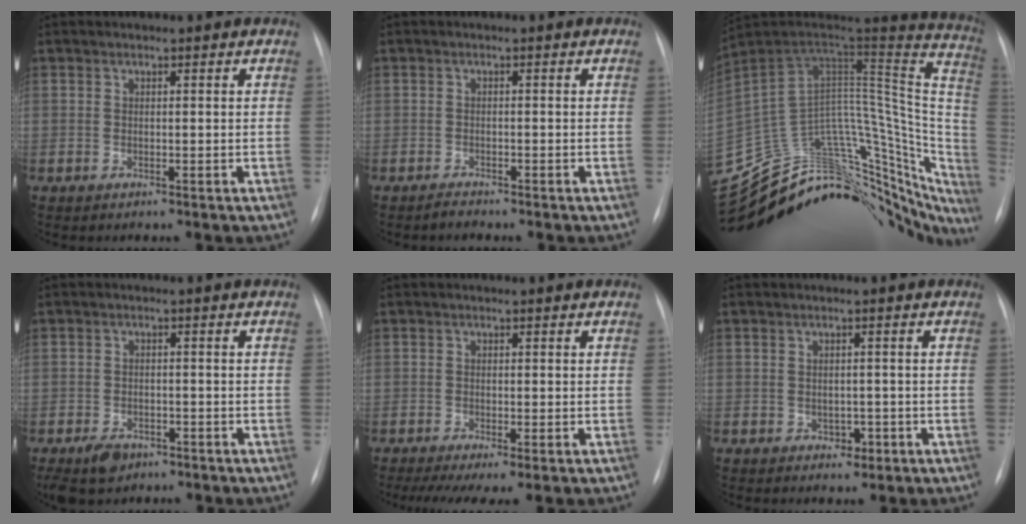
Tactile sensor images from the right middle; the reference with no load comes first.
{"total": 1.0, "force": [-1.0, 0.1, 0.1], "torque": [-0.003, -0.002, -0.015]}
{"total": 39.6, "force": [-31.8, 16.3, 17.3], "torque": [-0.197, 0.037, -0.394]}
{"total": 4.9, "force": [-3.3, 2.9, 2.2], "torque": [-0.044, -0.005, -0.049]}
{"total": 5.6, "force": [-3.5, 0.9, 4.3], "torque": [-0.071, -0.018, -0.059]}
{"total": 1.6, "force": [-0.6, 1.1, 0.9], "torque": [-0.010, 0.003, -0.004]}